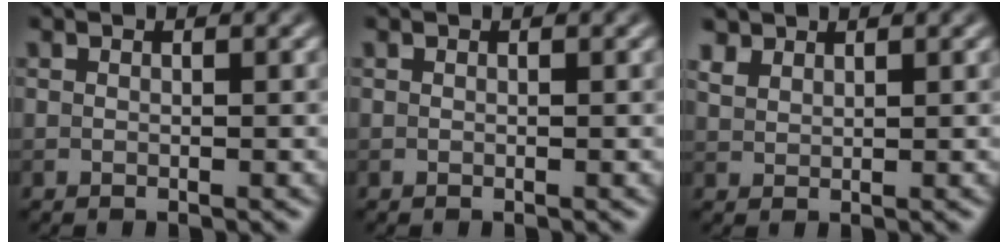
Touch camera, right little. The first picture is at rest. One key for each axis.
{"total": 0.0}
{"total": 1.9, "fx": 1.7, "fy": 0.8, "fz": 0.4, "tx": -0.016, "ty": 0.005, "tz": 0.040}